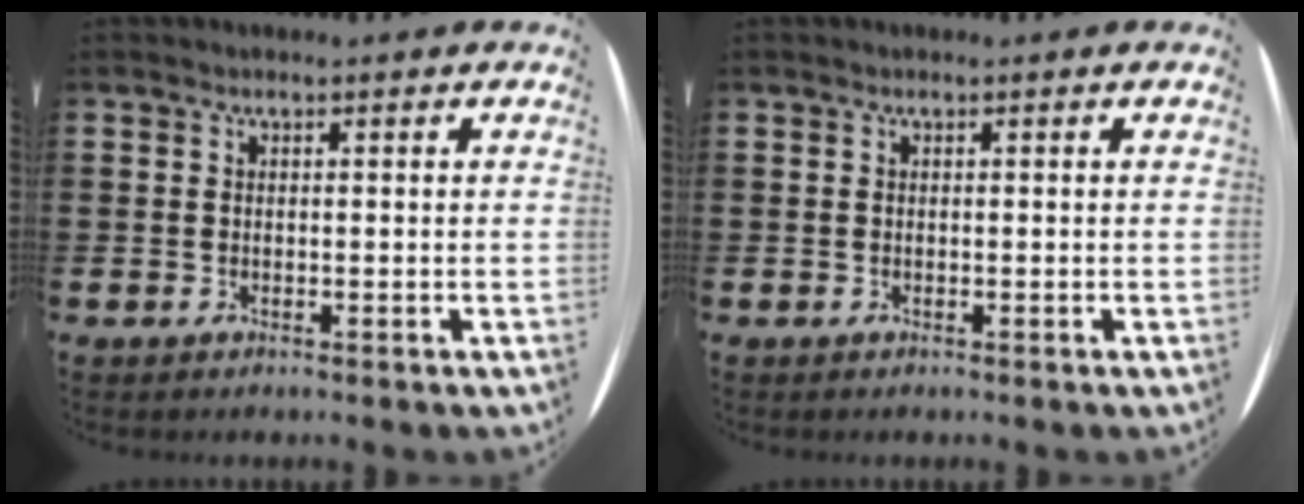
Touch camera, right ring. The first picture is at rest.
{"total": 0.0}